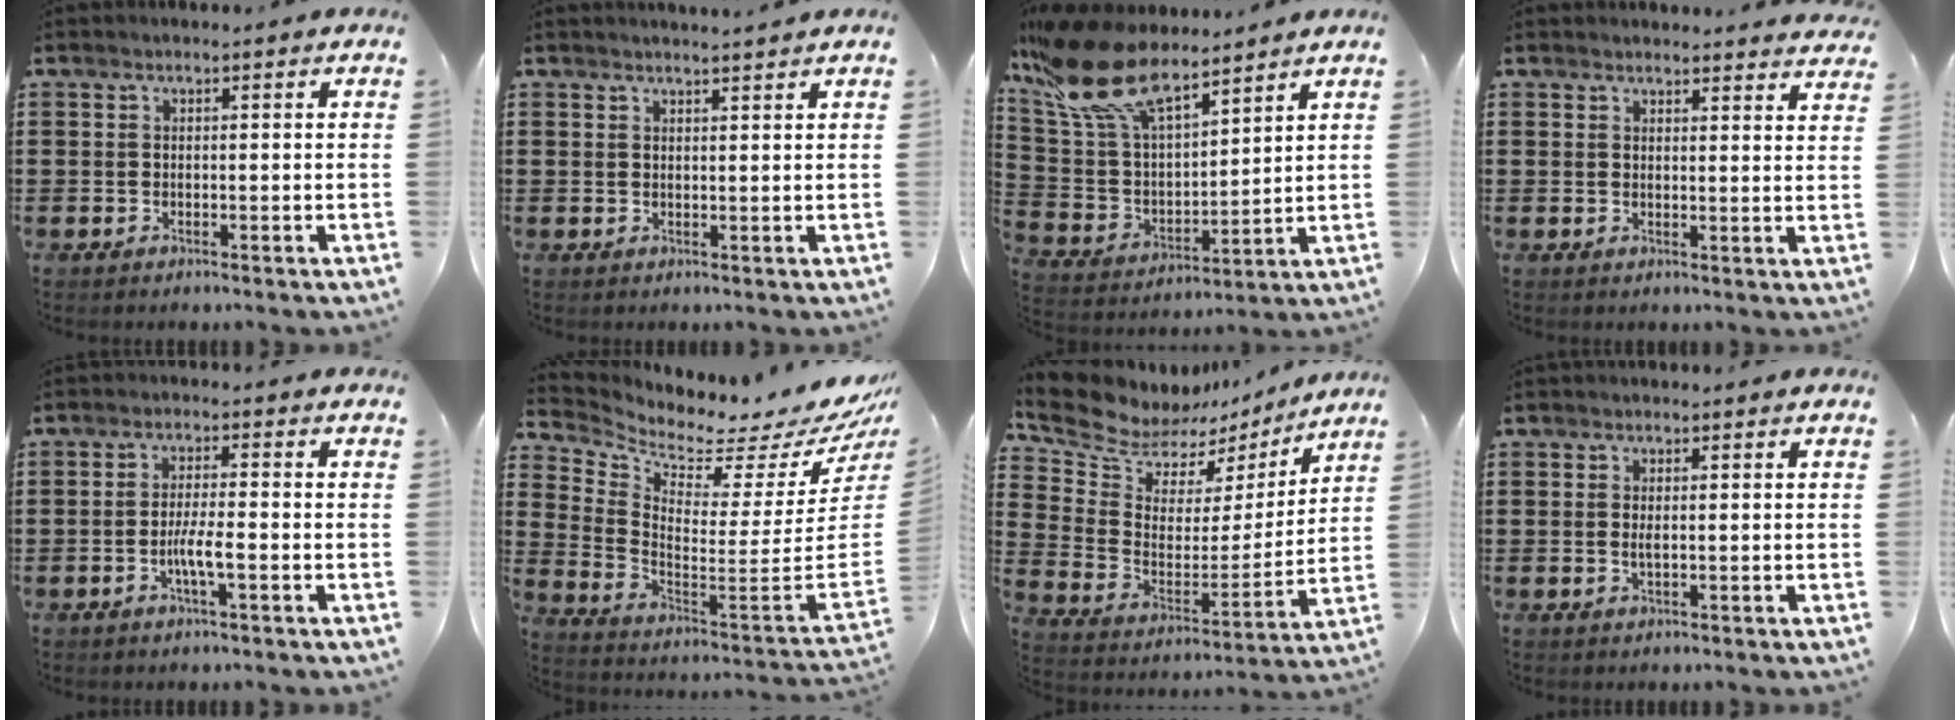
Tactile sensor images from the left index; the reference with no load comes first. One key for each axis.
{"total": 1.4, "fx": 1.4, "fy": -0.1, "fz": 0.2, "tx": -0.006, "ty": -0.001, "tz": 0.027}
{"total": 13.9, "fx": 9.6, "fy": 5.3, "fz": 8.5, "tx": -0.207, "ty": -0.038, "tz": 0.173}
{"total": 2.6, "fx": 2.6, "fy": 0.0, "fz": -0.1, "tx": 0.001, "ty": -0.013, "tz": 0.048}
{"total": 4.0, "fx": -1.3, "fy": 0.5, "fz": 3.8, "tx": -0.073, "ty": -0.002, "tz": -0.026}
{"total": 2.1, "fx": 1.7, "fy": 0.6, "fz": 1.2, "tx": -0.030, "ty": -0.062, "tz": 0.016}
{"total": 9.4, "fx": 8.7, "fy": 3.3, "fz": 1.2, "tx": -0.082, "ty": -0.061, "tz": 0.153}
{"total": 1.0, "fx": 0.1, "fy": 0.1, "fz": 1.0, "tx": -0.021, "ty": -0.003, "tz": 0.001}